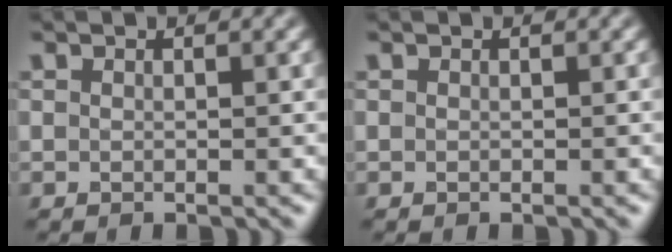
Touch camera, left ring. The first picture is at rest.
{"total": 0.0}